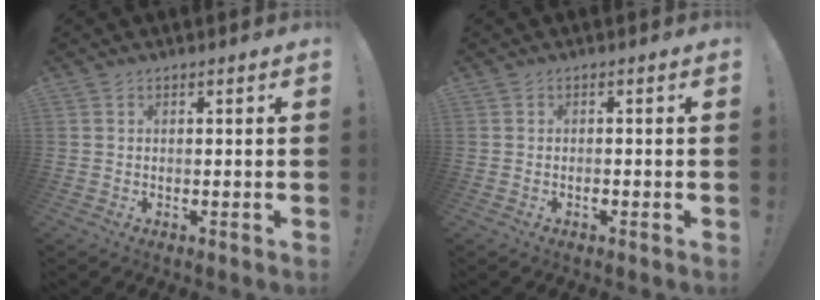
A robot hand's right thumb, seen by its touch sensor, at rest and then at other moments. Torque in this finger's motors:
{"motor_torque": [0.14, 0.01, -0.15, -0.18, 0.03]}